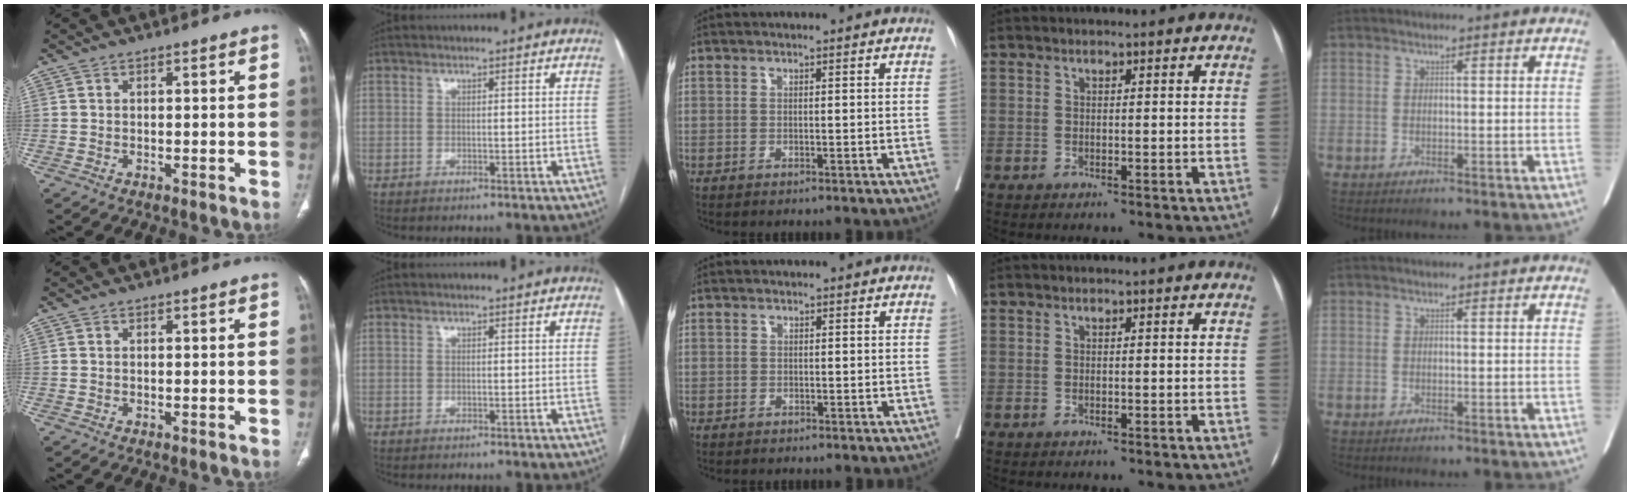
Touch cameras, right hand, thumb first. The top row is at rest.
{"middle": {"total": 0.8, "force": [-0.3, 0.8, -0.1], "torque": [0.000, 0.006, -0.009]}}